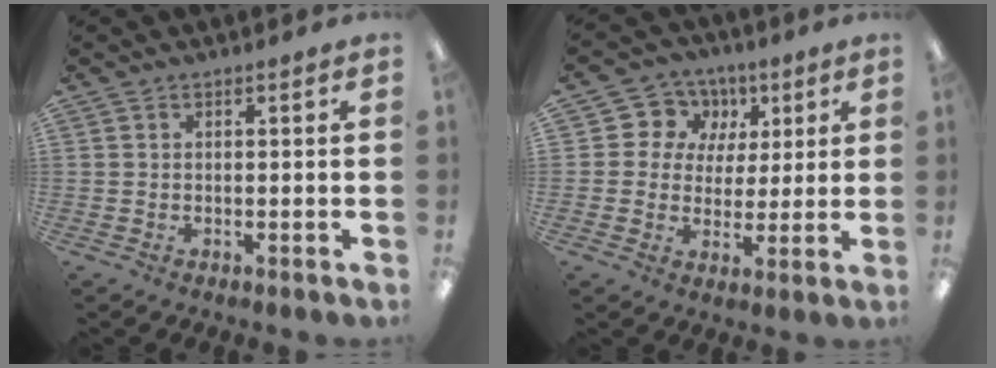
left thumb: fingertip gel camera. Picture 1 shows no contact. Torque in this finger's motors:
{"motor_torque": [-0.43, 0.20, -0.21, -0.06, -0.02]}